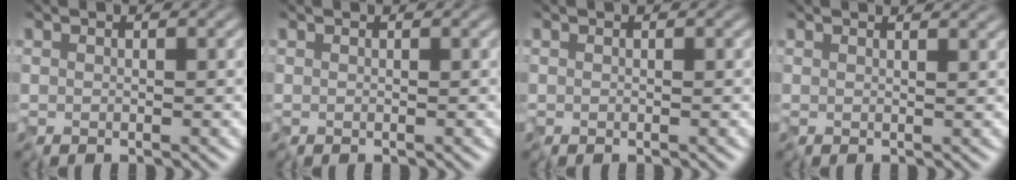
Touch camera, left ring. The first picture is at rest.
{"total": 0.0}
{"total": 0.0}
{"total": 3.8, "force": [2.9, 1.5, 1.9], "torque": [-0.017, 0.026, 0.012]}